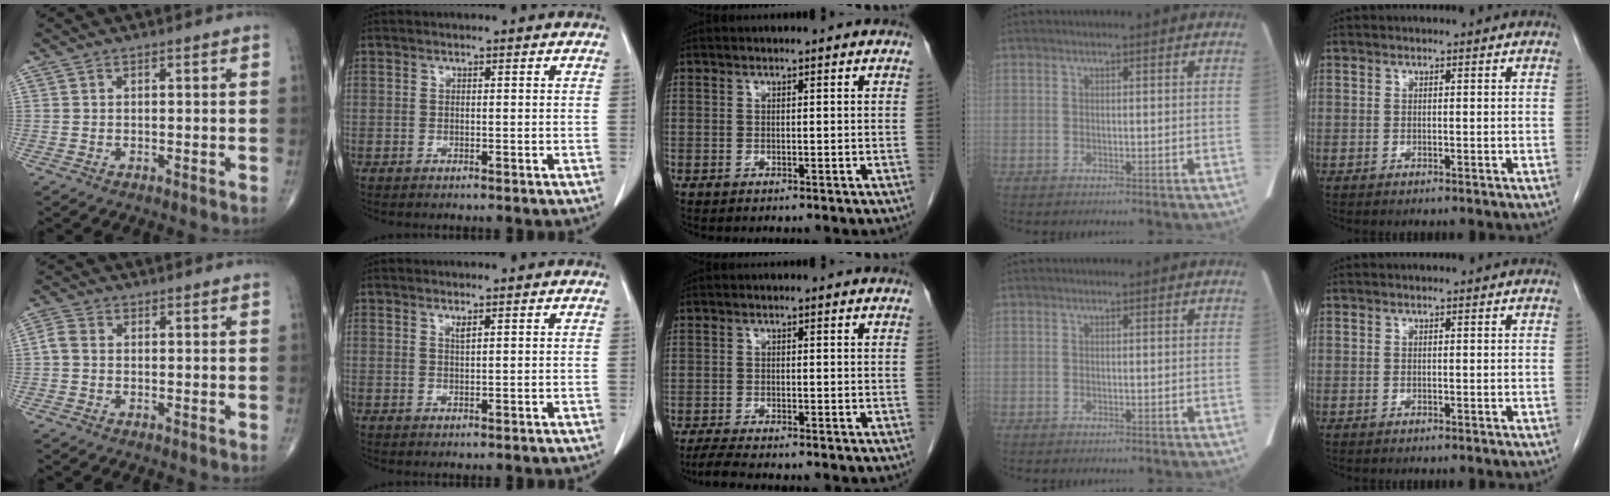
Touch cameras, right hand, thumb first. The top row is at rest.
{"thumb": {"total": 2.4, "force": [-0.3, 1.8, 1.6], "torque": [-0.034, 0.005, -0.014]}, "index": {"total": 0.9, "force": [0.6, 0.0, 0.6], "torque": [-0.013, -0.005, 0.013]}, "middle": {"total": 3.4, "force": [-2.9, -0.2, 1.7], "torque": [-0.039, -0.014, -0.051]}}